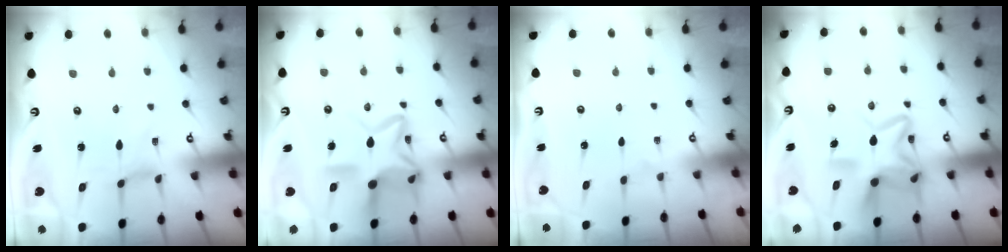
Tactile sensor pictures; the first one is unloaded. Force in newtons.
{"total": 15.3, "press": 15.3, "slide": 1.2}
{"total": 0.0}
{"total": 13.4, "press": 13.4, "slide": 1.3}